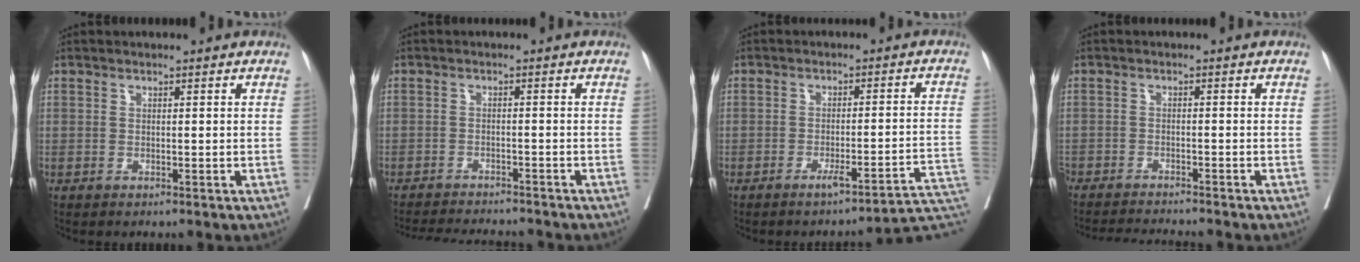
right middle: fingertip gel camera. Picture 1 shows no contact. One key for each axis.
{"total": 10.1, "fx": -9.5, "fy": 1.2, "fz": 3.1, "tx": -0.047, "ty": -0.007, "tz": -0.132}
{"total": 8.5, "fx": -6.2, "fy": -0.2, "fz": 5.8, "tx": -0.063, "ty": 0.030, "tz": -0.078}
{"total": 7.7, "fx": -7.3, "fy": -0.1, "fz": 2.4, "tx": -0.026, "ty": -0.016, "tz": -0.114}